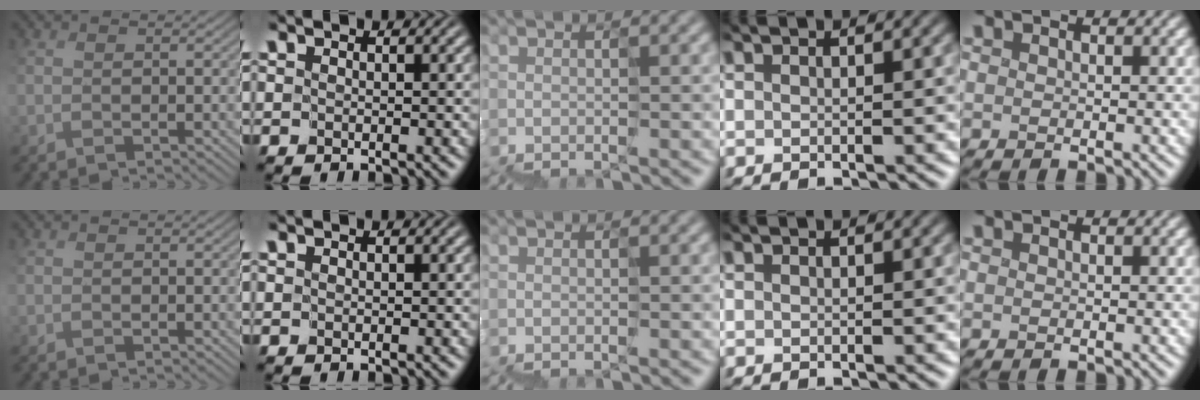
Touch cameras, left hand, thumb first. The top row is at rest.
{}